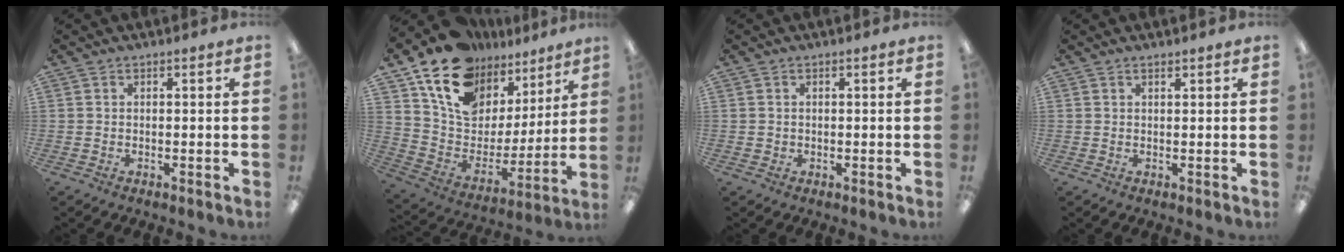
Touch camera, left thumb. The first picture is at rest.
{"total": 18.0, "force": [12.9, 10.4, 7.0], "torque": [-0.138, -0.088, 0.237]}
{"total": 0.7, "force": [0.1, 0.6, -0.1], "torque": [0.001, 0.005, 0.001]}
{"total": 0.8, "force": [0.7, 0.2, 0.3], "torque": [-0.006, 0.000, 0.013]}